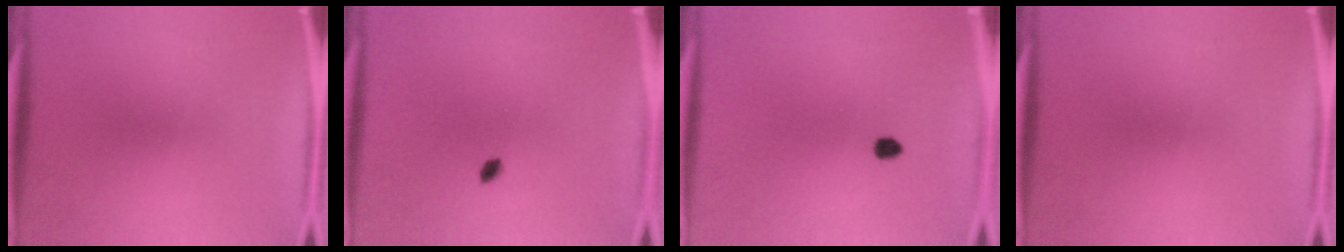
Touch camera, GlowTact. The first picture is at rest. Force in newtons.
{"total": 1.5}
{"total": 1.8}
{"total": 0.0}